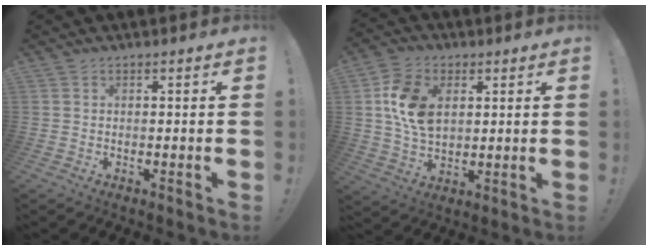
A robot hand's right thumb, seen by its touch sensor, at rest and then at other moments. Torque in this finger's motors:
{"motor_torque": [1.14, 1.29, 0.70, 0.77, 0.10]}